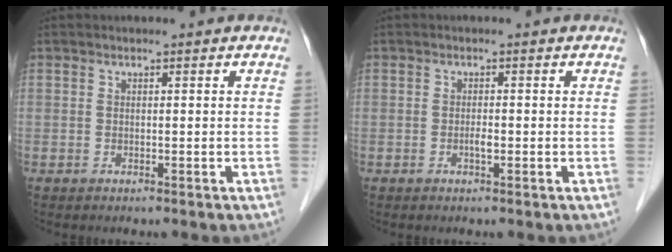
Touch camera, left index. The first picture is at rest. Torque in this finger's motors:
{"motor_torque": [0.29, 0.20, -0.03, 0.00]}